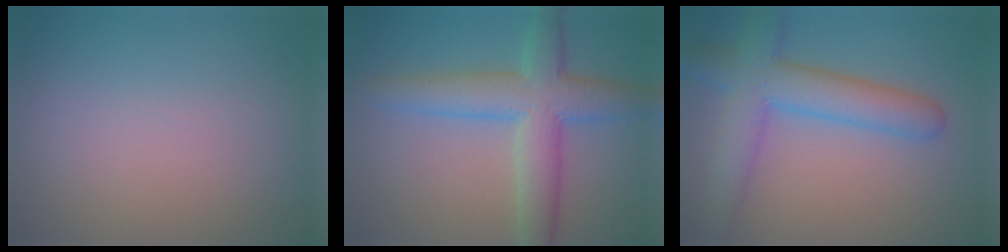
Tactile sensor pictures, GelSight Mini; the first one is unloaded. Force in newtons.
{"total": 6.3, "press": 6.3, "slide": 0.1}
{"total": 6.2, "press": 6.2, "slide": 0.3}